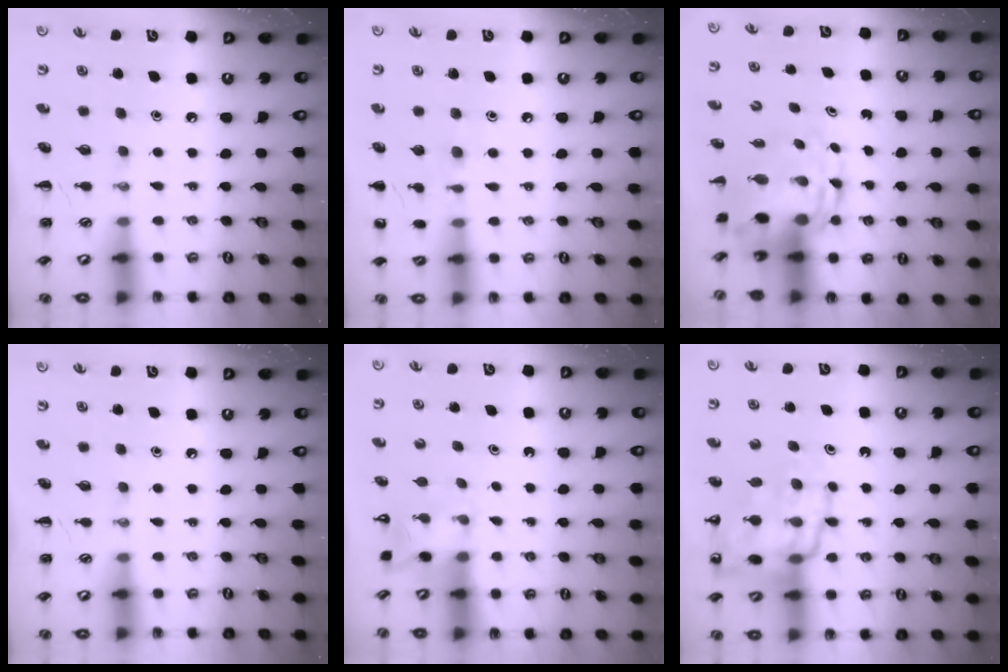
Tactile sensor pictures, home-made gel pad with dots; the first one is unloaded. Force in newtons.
{"total": 6.9, "press": 6.6, "slide": 2.0}
{"total": 7.0, "press": 6.8, "slide": 1.6}
{"total": 0.0}
{"total": 3.1, "press": 3.0, "slide": 0.8}
{"total": 21.4, "press": 21.0, "slide": 4.0}